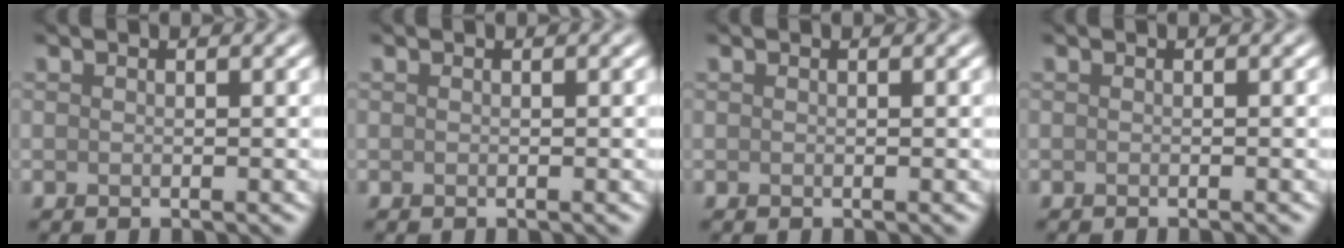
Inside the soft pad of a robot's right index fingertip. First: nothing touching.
{"total": 0.0}
{"total": 0.0}
{"total": 0.7, "force": [-0.3, 0.2, 0.6], "torque": [-0.002, -0.002, -0.008]}